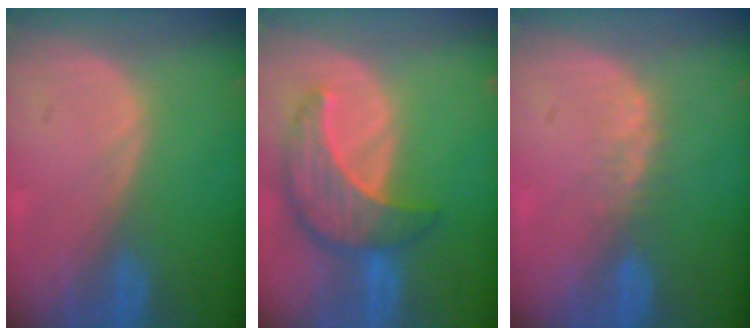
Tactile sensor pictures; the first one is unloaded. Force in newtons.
{"total": 8.6, "press": 7.8, "slide": 3.6}
{"total": 2.5, "press": 1.9, "slide": 1.5}